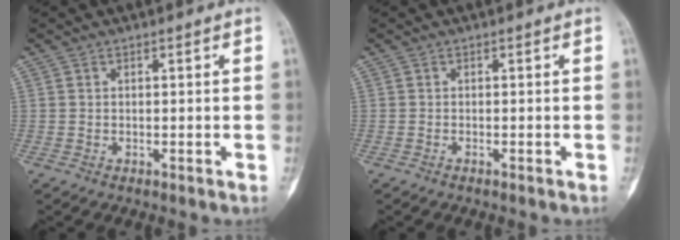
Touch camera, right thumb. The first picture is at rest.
{"total": 0.6, "force": [-0.5, 0.1, 0.4], "torque": [-0.011, 0.001, -0.004]}